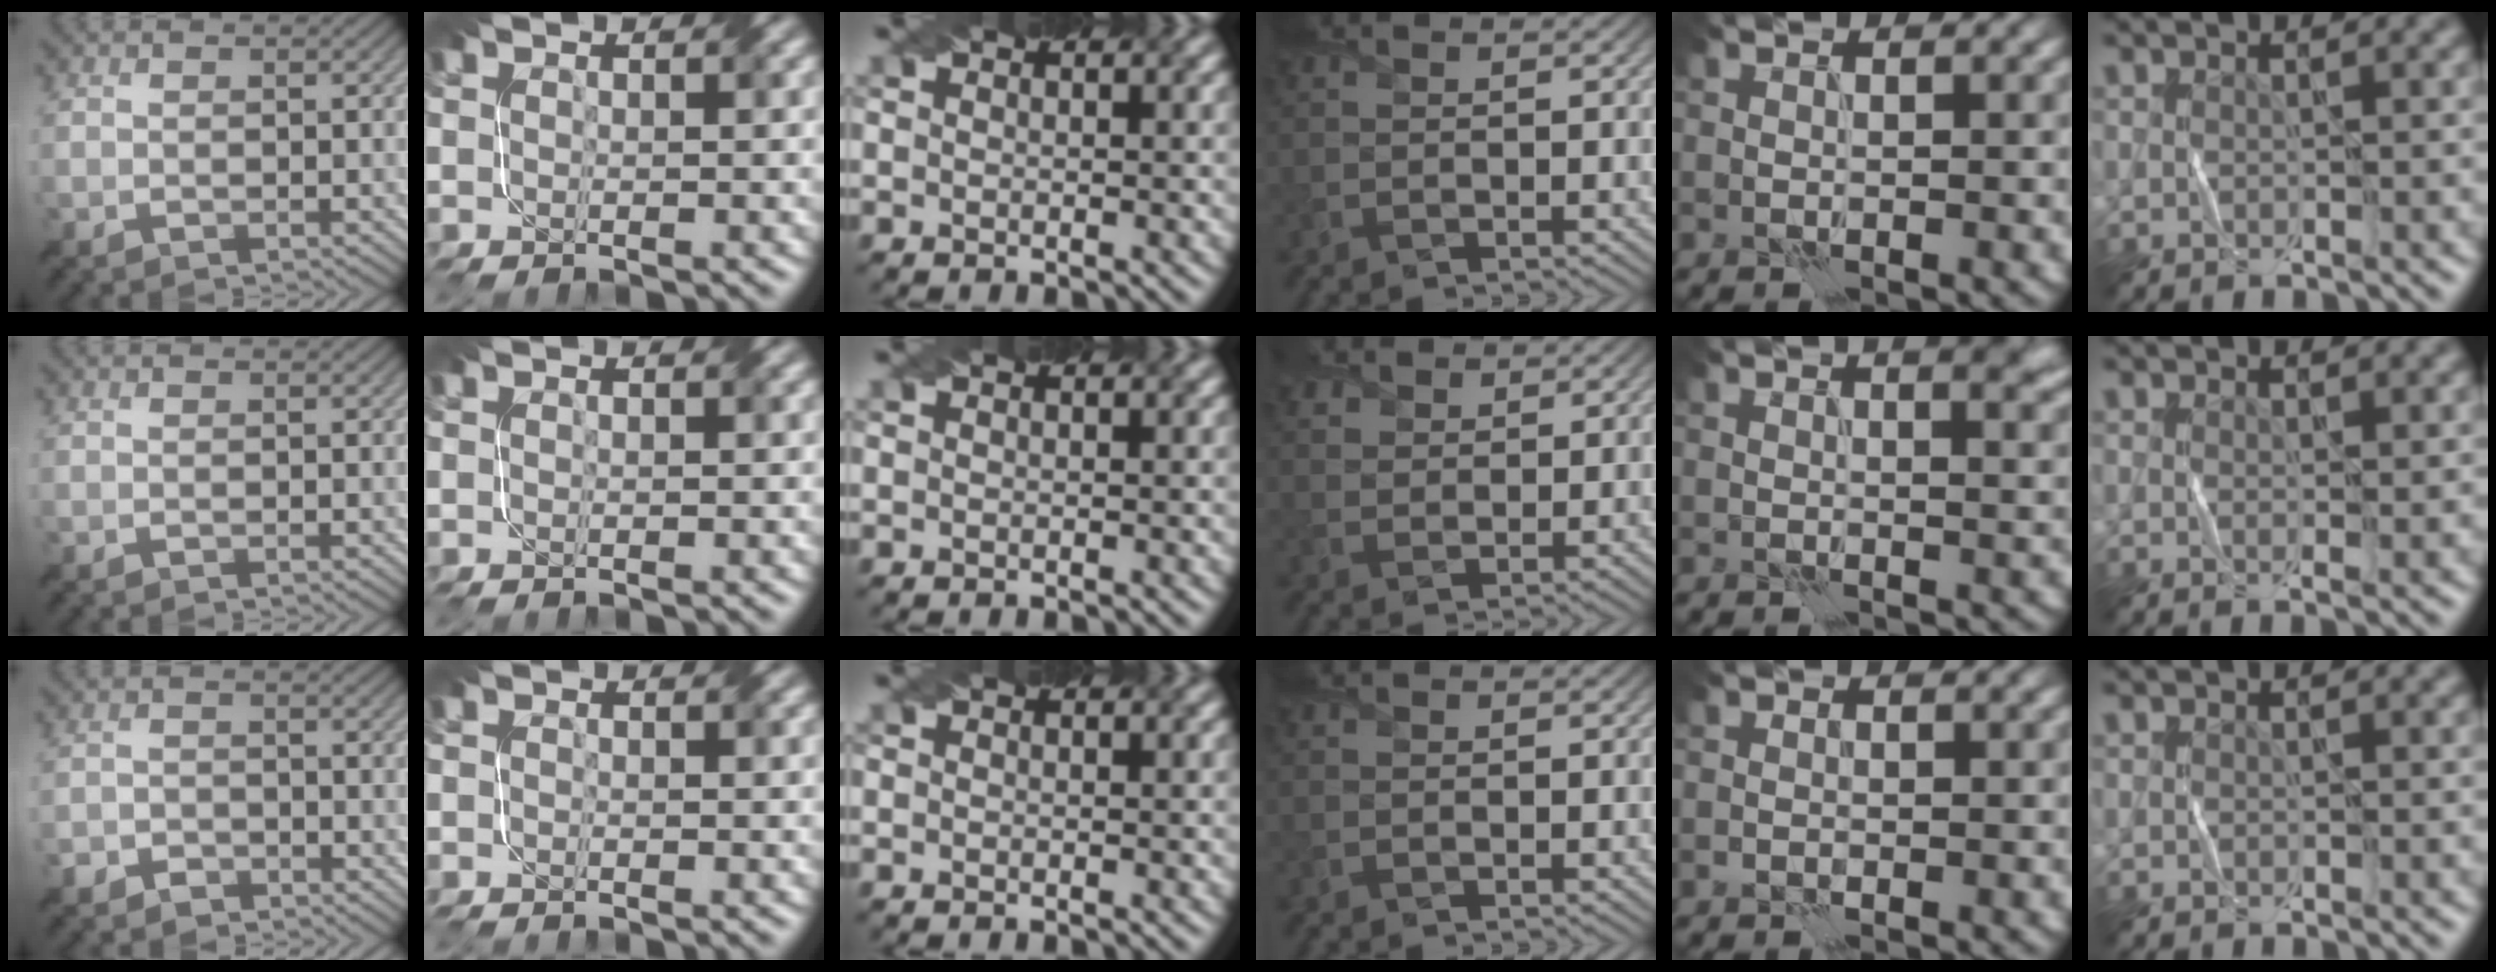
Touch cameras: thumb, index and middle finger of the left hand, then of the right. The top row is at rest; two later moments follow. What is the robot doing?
{"motion": "fold", "object": "bubble wrap"}